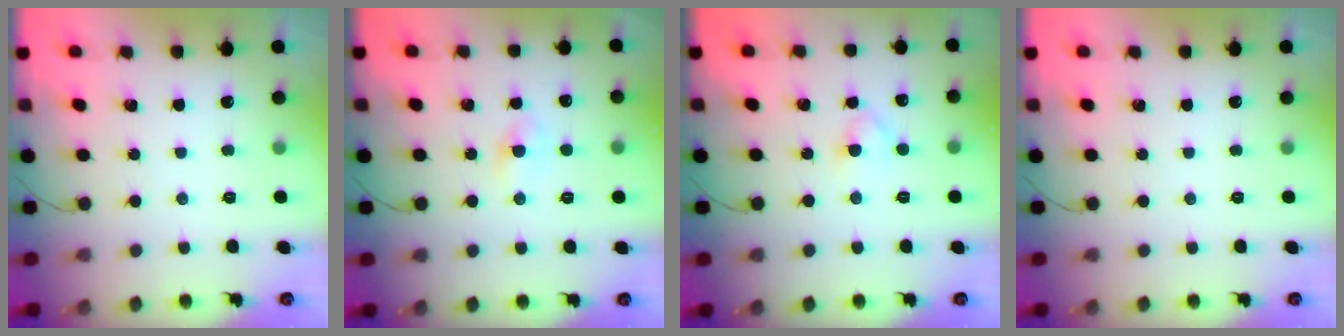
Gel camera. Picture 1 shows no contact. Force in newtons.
{"total": 2.4, "press": 2.2, "slide": 1.1}
{"total": 2.5, "press": 2.3, "slide": 1.1}
{"total": 0.0}